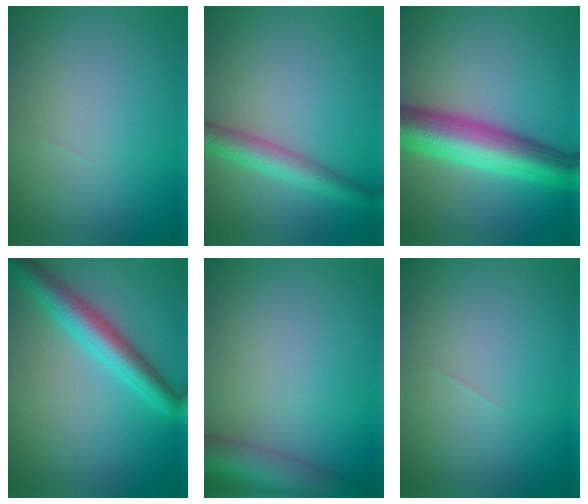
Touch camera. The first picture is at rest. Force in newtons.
{"total": 3.5, "press": 3.5, "slide": 0.1}
{"total": 8.9, "press": 8.9, "slide": 0.3}
{"total": 4.8, "press": 4.8, "slide": 0.2}
{"total": 7.1, "press": 7.0, "slide": 0.4}
{"total": 0.0}